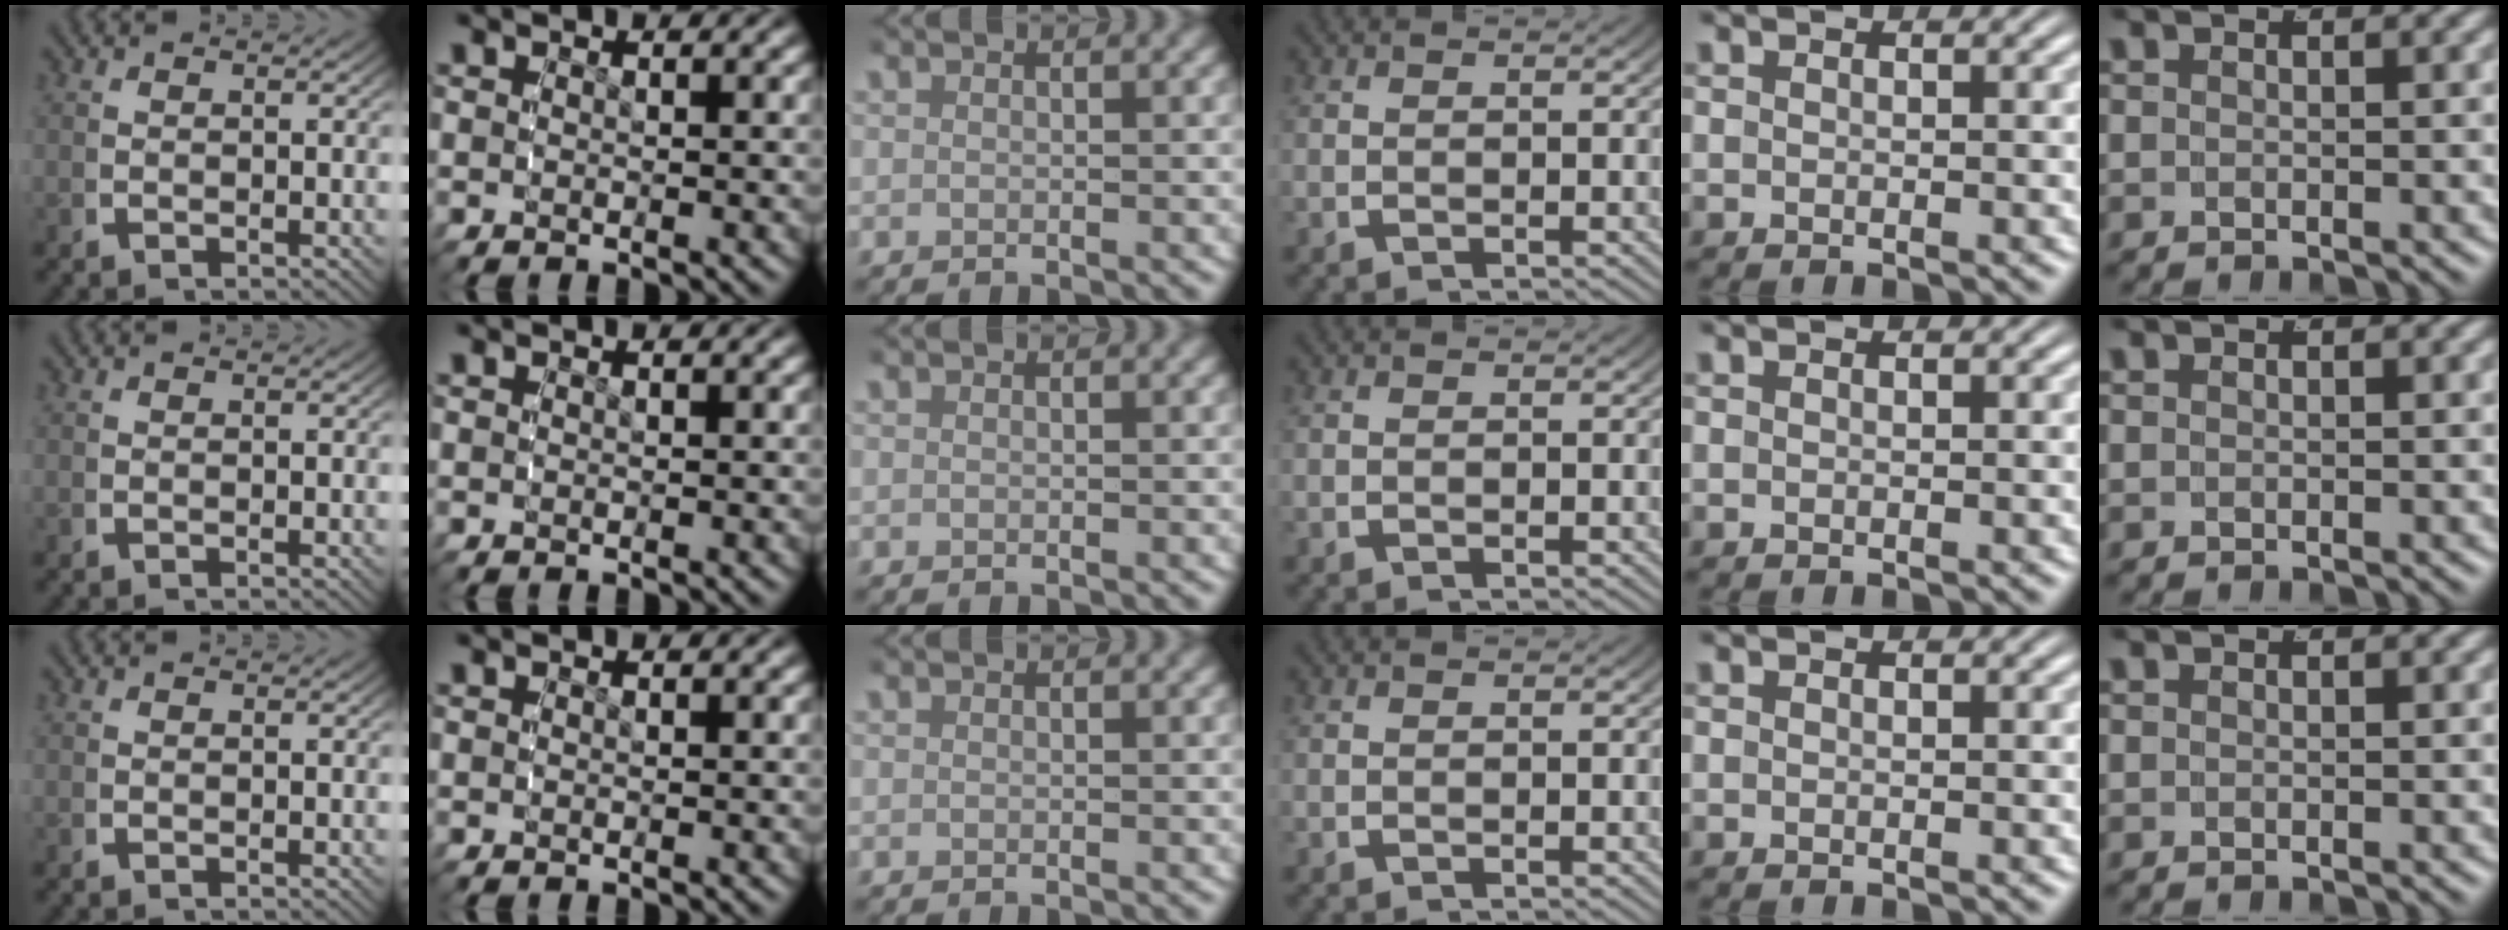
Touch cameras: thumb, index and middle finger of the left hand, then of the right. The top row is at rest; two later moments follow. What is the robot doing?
{"motion": "reach", "object": "backpack"}